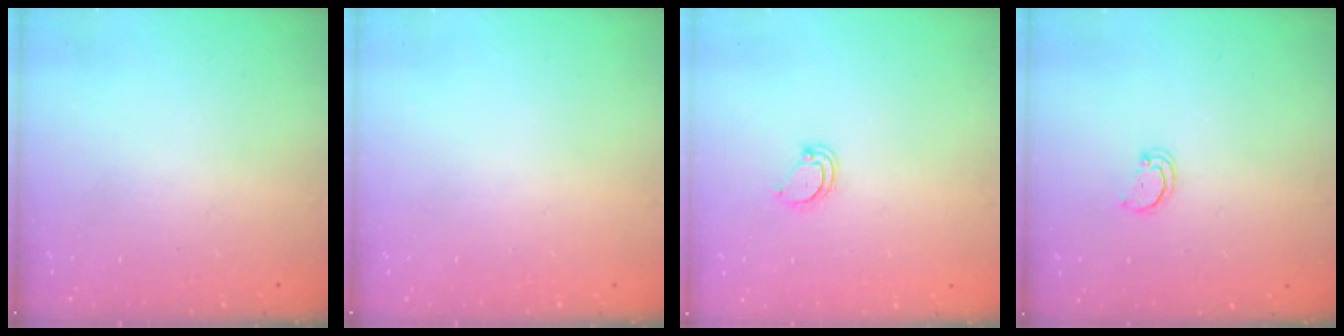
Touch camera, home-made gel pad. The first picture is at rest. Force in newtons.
{"total": 0.0}
{"total": 3.8, "press": 3.8, "slide": 0.4}
{"total": 2.1, "press": 2.1, "slide": 0.2}